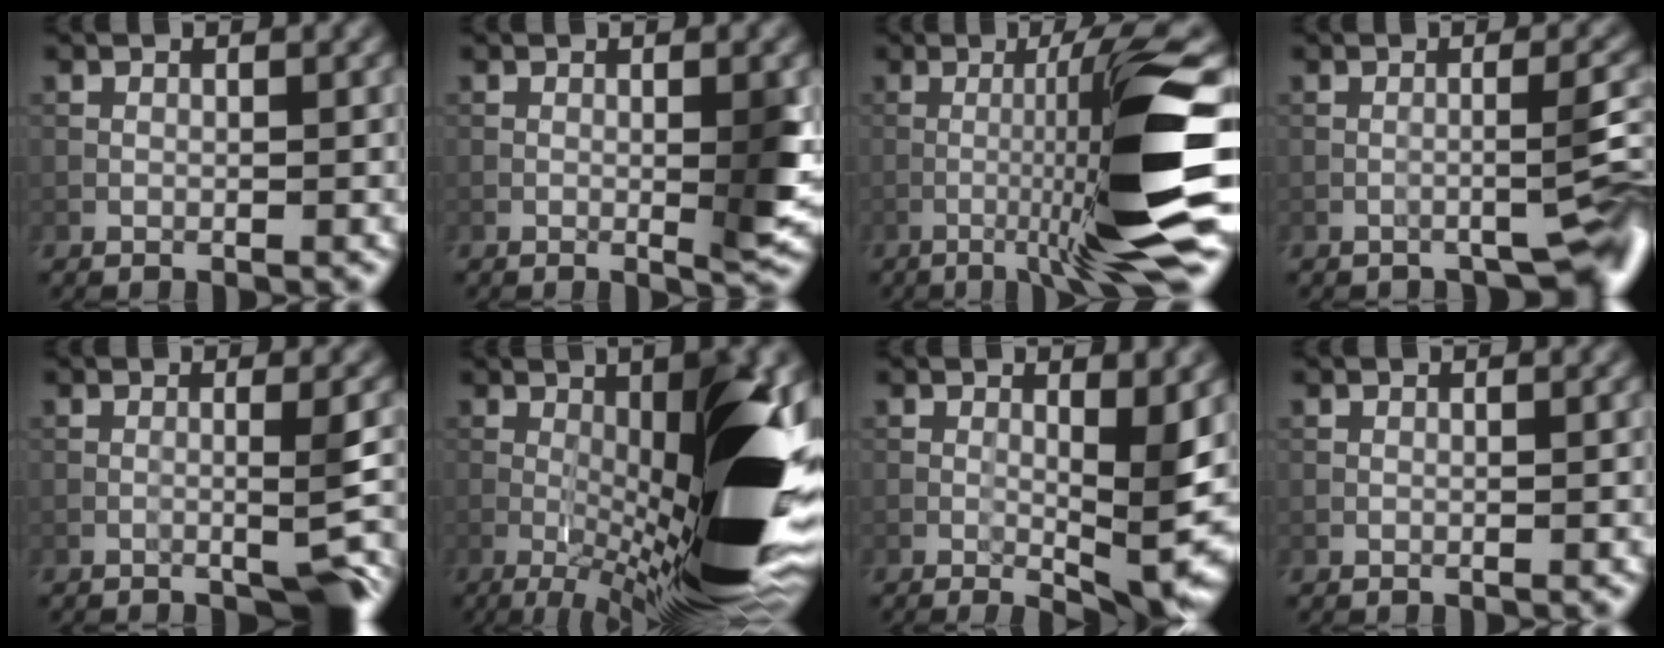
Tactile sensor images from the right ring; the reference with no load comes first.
{"total": 2.7, "force": [0.0, 0.3, 2.7], "torque": [-0.038, -0.006, 0.000]}
{"total": 11.1, "force": [-3.0, -0.1, 10.7], "torque": [-0.169, 0.022, -0.048]}
{"total": 4.8, "force": [-1.5, 1.1, 4.5], "torque": [-0.054, 0.008, -0.031]}
{"total": 3.7, "force": [-0.7, 0.7, 3.6], "torque": [-0.040, 0.007, -0.013]}
{"total": 16.2, "force": [-1.9, 3.2, 15.8], "torque": [-0.217, 0.015, -0.031]}
{"total": 6.6, "force": [0.5, 2.1, 6.3], "torque": [-0.087, -0.011, 0.010]}
{"total": 0.0}